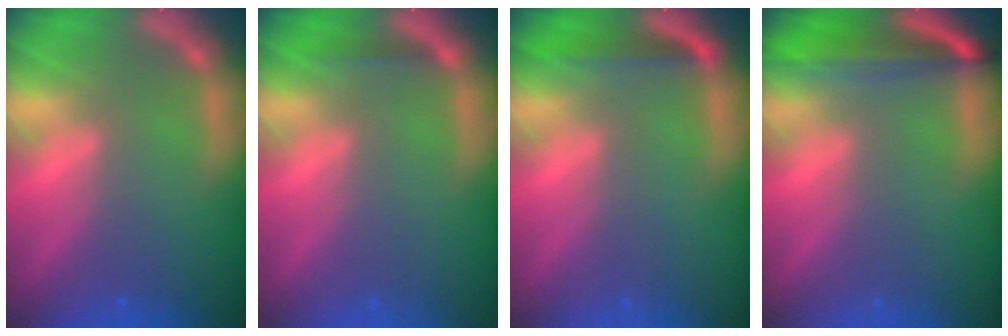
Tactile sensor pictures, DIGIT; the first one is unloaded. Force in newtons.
{"total": 0.9}
{"total": 2.5}
{"total": 6.0}